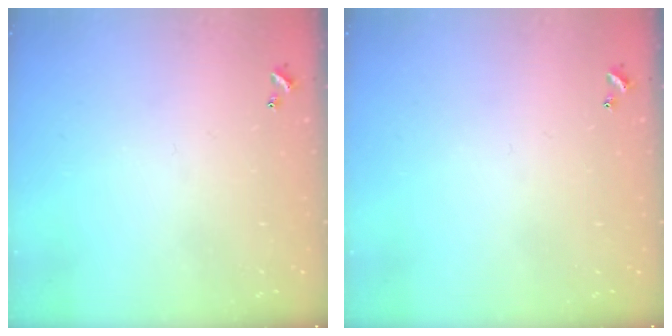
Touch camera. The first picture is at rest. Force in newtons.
{"total": 0.0}